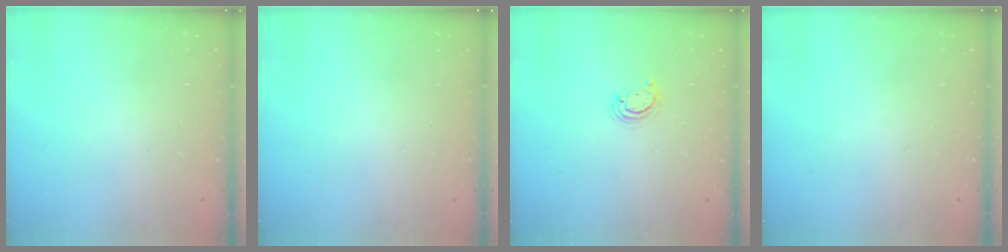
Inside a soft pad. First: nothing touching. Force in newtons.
{"total": 0.0}
{"total": 3.0, "press": 3.0, "slide": 0.2}
{"total": 0.0}